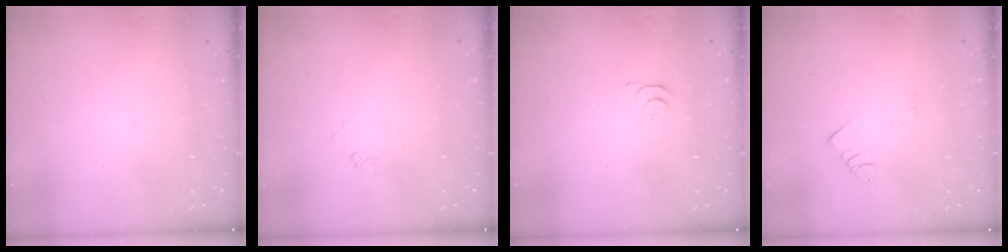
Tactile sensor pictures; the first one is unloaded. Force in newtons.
{"total": 1.7, "press": 1.6, "slide": 0.3}
{"total": 6.3, "press": 6.3, "slide": 0.7}
{"total": 2.2, "press": 2.2, "slide": 0.4}